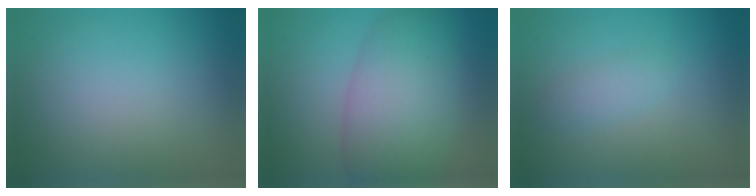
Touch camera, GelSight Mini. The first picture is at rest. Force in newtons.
{"total": 7.9, "press": 7.9, "slide": 0.4}
{"total": 1.4, "press": 1.4, "slide": 0.0}